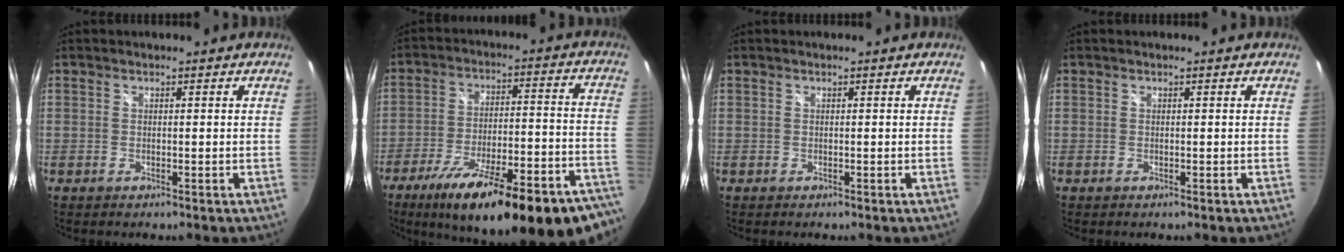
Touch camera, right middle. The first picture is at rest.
{"total": 30.9, "force": [-23.0, 8.0, 19.0], "torque": [-0.270, -0.027, -0.309]}
{"total": 0.0}
{"total": 0.0}